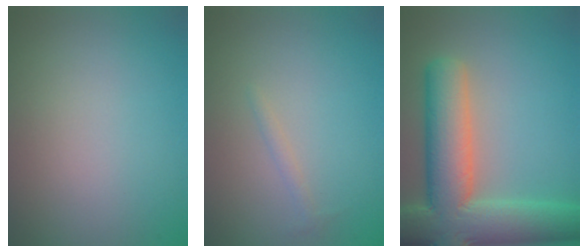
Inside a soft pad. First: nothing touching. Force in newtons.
{"total": 0.6, "press": 0.6, "slide": 0.0}
{"total": 10.1, "press": 10.1, "slide": 0.7}